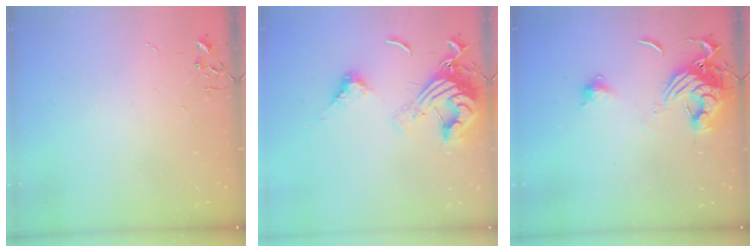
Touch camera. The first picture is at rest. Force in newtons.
{"total": 17.1, "press": 17.0, "slide": 1.9}
{"total": 13.0, "press": 13.0, "slide": 1.4}